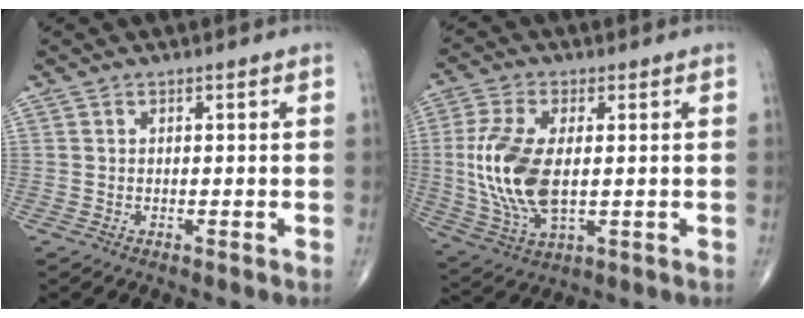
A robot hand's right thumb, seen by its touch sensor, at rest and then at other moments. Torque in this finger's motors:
{"motor_torque": [-0.23, 0.70, 0.69, -0.53, 0.19]}